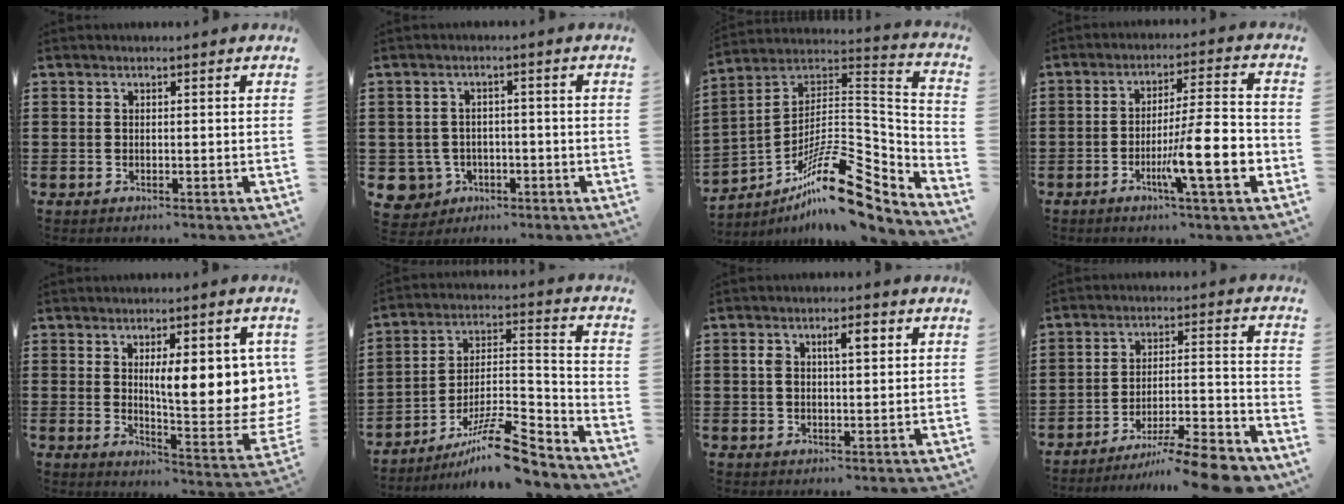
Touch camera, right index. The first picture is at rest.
{"total": 4.2, "force": [-1.9, 3.7, 0.9], "torque": [-0.040, 0.004, -0.040]}
{"total": 15.9, "force": [-10.5, 5.1, 10.9], "torque": [-0.166, 0.024, -0.188]}
{"total": 12.1, "force": [-4.2, 1.8, 11.2], "torque": [-0.177, -0.007, -0.075]}
{"total": 12.2, "force": [3.2, 3.8, 11.2], "torque": [-0.162, -0.020, 0.052]}
{"total": 11.2, "force": [-9.0, 1.5, 6.4], "torque": [-0.099, 0.025, -0.172]}
{"total": 4.0, "force": [1.2, 1.4, 3.5], "torque": [-0.057, 0.005, 0.013]}
{"total": 9.9, "force": [-8.5, 0.5, 5.0], "torque": [-0.065, 0.020, -0.163]}